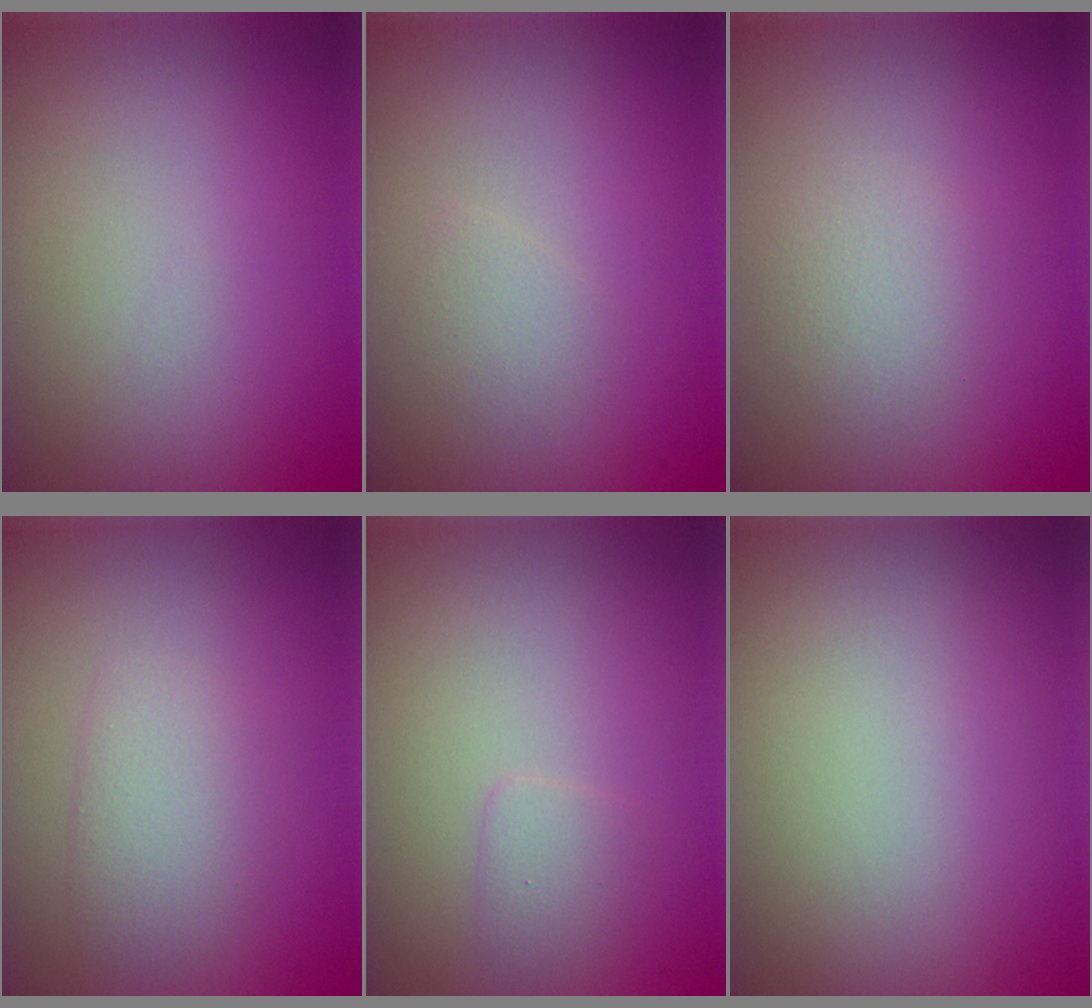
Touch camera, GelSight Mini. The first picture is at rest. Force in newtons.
{"total": 1.1, "press": 1.1, "slide": 0.0}
{"total": 1.6, "press": 1.6, "slide": 0.1}
{"total": 2.3, "press": 2.3, "slide": 0.1}
{"total": 1.1, "press": 1.1, "slide": 0.1}
{"total": 0.0}